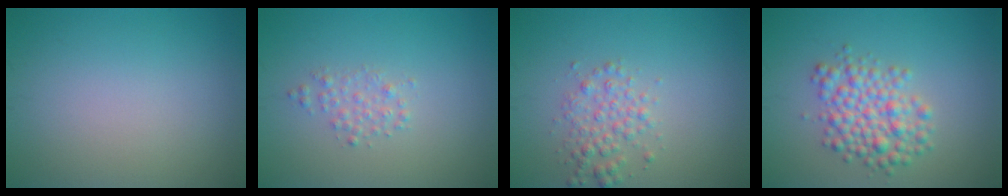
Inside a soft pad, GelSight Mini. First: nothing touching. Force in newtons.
{"total": 1.4, "press": 1.4, "slide": 0.0}
{"total": 2.4, "press": 2.4, "slide": 0.0}
{"total": 4.4, "press": 4.4, "slide": 0.1}